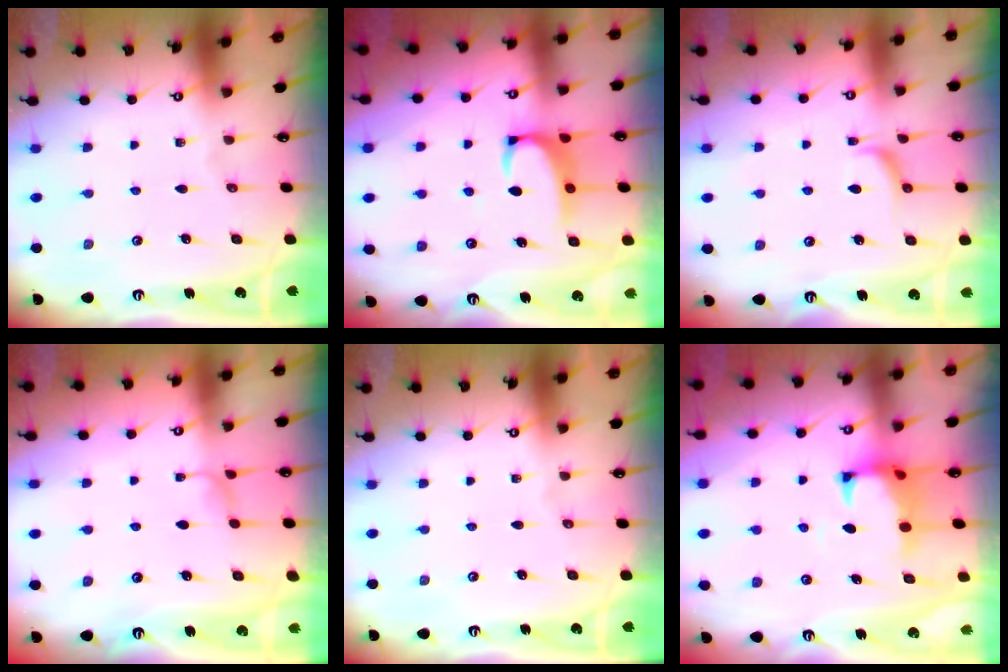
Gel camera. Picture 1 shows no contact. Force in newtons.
{"total": 3.0, "press": 2.8, "slide": 1.0}
{"total": 2.2, "press": 2.1, "slide": 0.7}
{"total": 0.9, "press": 0.3, "slide": 0.8}
{"total": 0.0}
{"total": 1.2, "press": 0.8, "slide": 1.0}